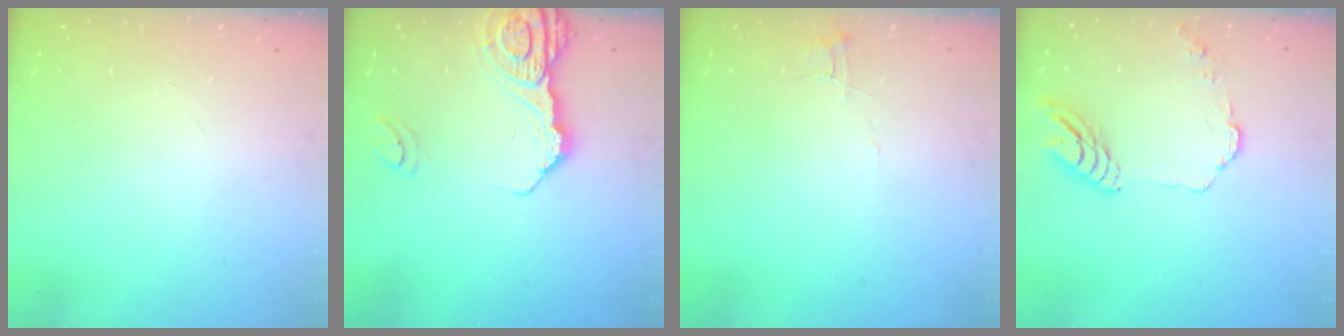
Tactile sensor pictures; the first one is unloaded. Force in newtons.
{"total": 13.9, "press": 13.9, "slide": 1.2}
{"total": 3.5, "press": 3.5, "slide": 0.2}
{"total": 11.6, "press": 11.6, "slide": 0.8}